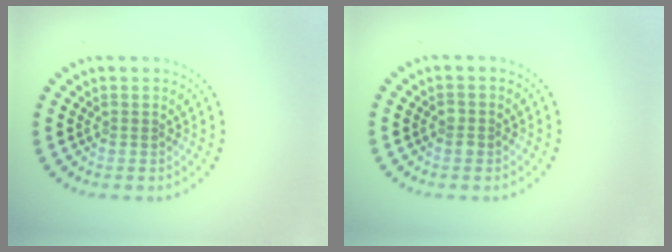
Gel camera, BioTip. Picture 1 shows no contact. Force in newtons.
{"total": 1.0, "press": 0.9, "slide": 0.3}